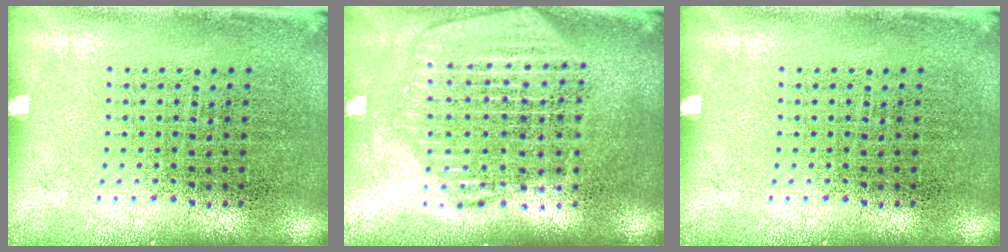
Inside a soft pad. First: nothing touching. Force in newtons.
{"total": 2.3, "press": 2.0, "slide": 1.0}
{"total": 0.0}